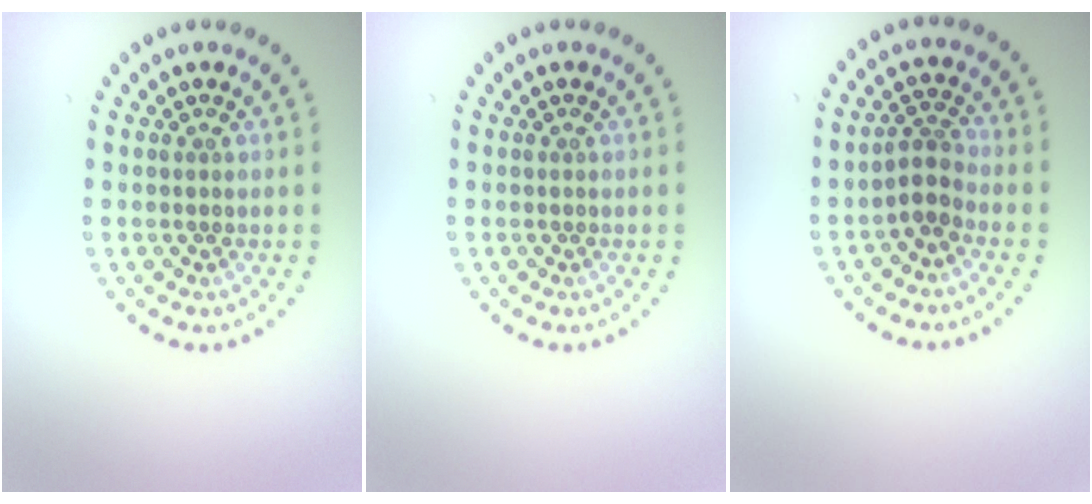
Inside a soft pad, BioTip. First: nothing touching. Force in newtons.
{"total": 0.0}
{"total": 2.2, "press": 1.8, "slide": 1.3}